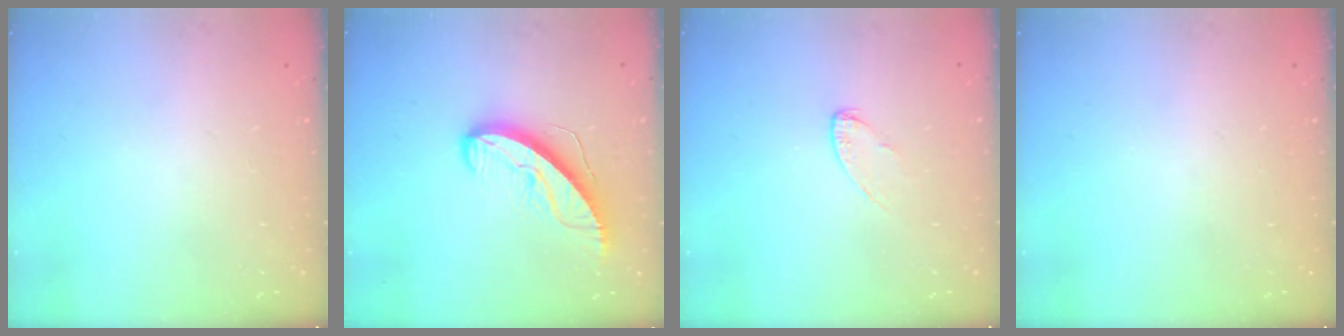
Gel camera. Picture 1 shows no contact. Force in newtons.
{"total": 10.5, "press": 10.4, "slide": 1.0}
{"total": 4.1, "press": 4.1, "slide": 0.4}
{"total": 0.0}